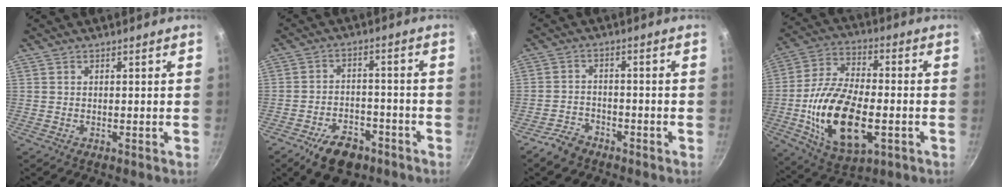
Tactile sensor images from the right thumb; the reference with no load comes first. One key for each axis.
{"total": 10.2, "fx": -6.4, "fy": 5.7, "fz": 5.5, "tx": -0.068, "ty": 0.046, "tz": -0.099}
{"total": 4.7, "fx": -3.6, "fy": 2.6, "fz": 1.4, "tx": -0.021, "ty": 0.039, "tz": -0.065}
{"total": 20.3, "fx": -4.3, "fy": 10.3, "fz": 16.9, "tx": -0.309, "ty": 0.017, "tz": -0.076}